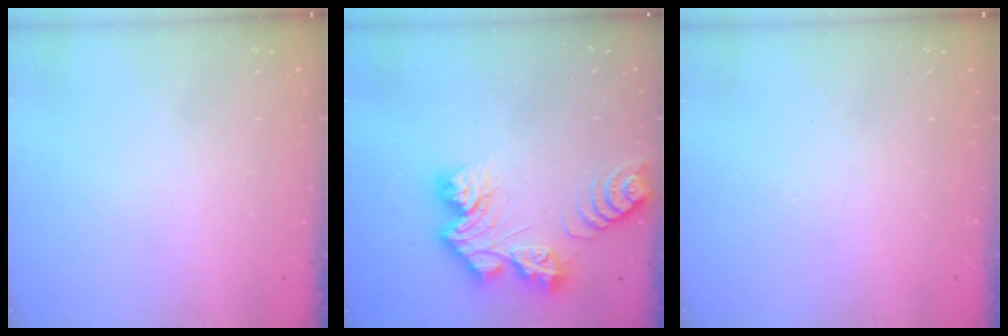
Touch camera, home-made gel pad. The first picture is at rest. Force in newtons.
{"total": 13.2, "press": 13.2, "slide": 1.2}
{"total": 0.0}